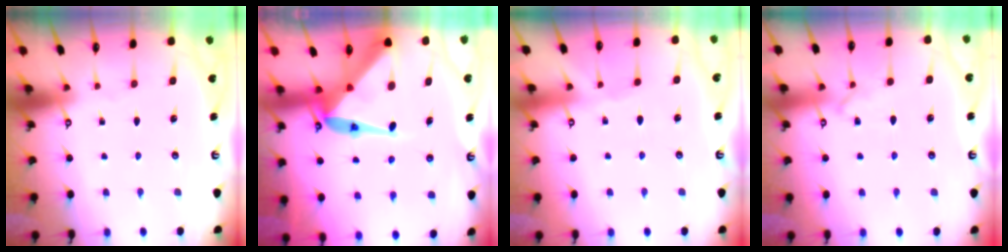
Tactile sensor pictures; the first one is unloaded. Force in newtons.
{"total": 11.1, "press": 11.0, "slide": 1.1}
{"total": 3.0, "press": 2.9, "slide": 0.6}
{"total": 4.5, "press": 4.5, "slide": 0.5}